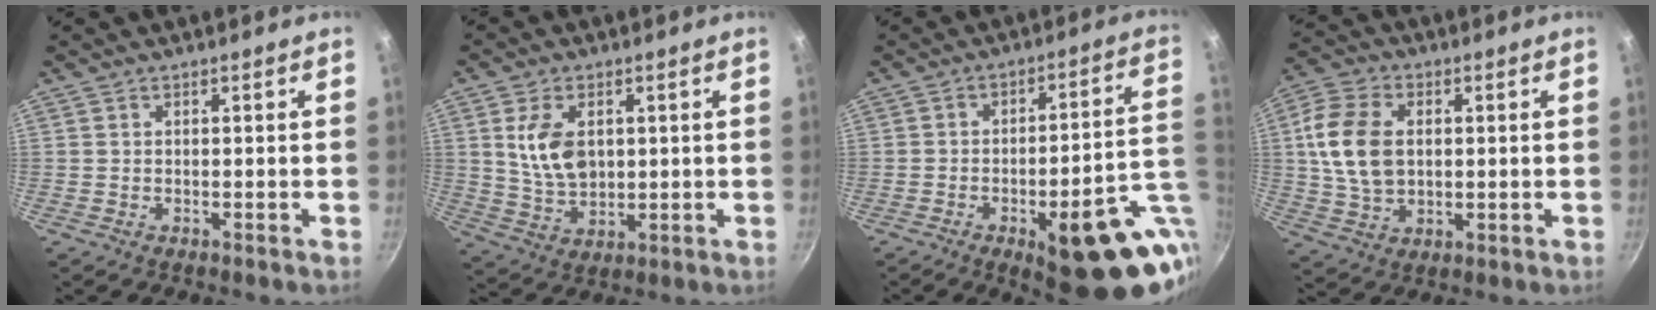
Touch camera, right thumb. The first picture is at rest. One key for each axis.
{"total": 10.5, "fx": 1.9, "fy": 6.7, "fz": 7.9, "tx": -0.134, "ty": -0.015, "tz": 0.044}
{"total": 22.3, "fx": -7.6, "fy": 7.5, "fz": 19.6, "tx": -0.191, "ty": 0.015, "tz": -0.093}
{"total": 12.6, "fx": 1.6, "fy": 8.6, "fz": 9.1, "tx": -0.161, "ty": 0.005, "tz": 0.027}